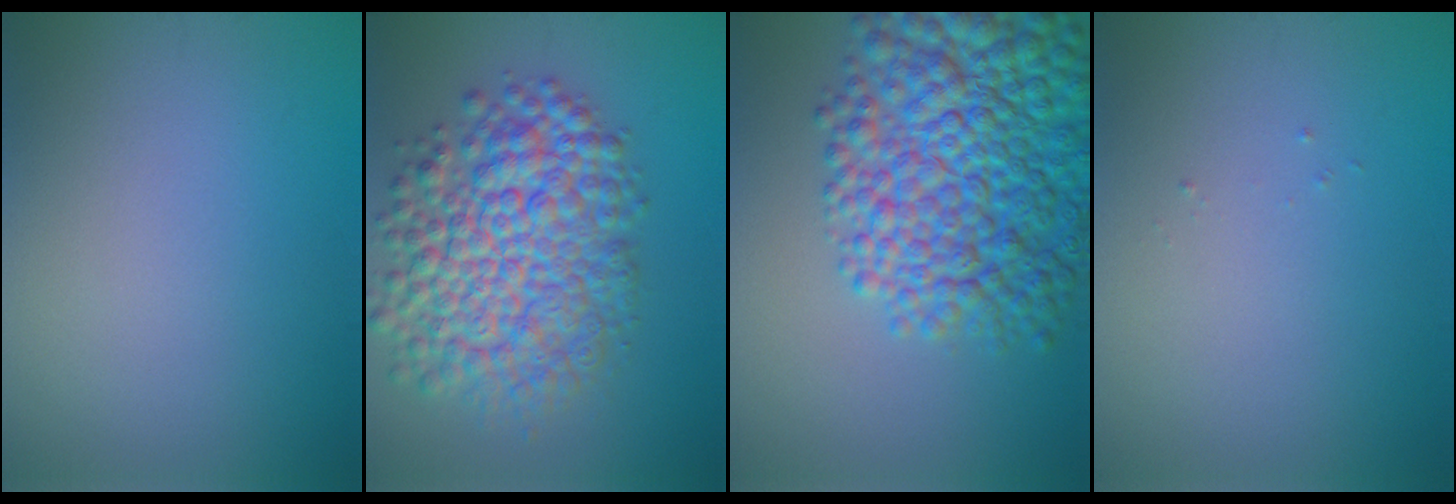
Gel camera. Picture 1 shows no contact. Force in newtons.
{"total": 9.6, "press": 9.6, "slide": 0.3}
{"total": 10.5, "press": 10.5, "slide": 0.3}
{"total": 0.0}